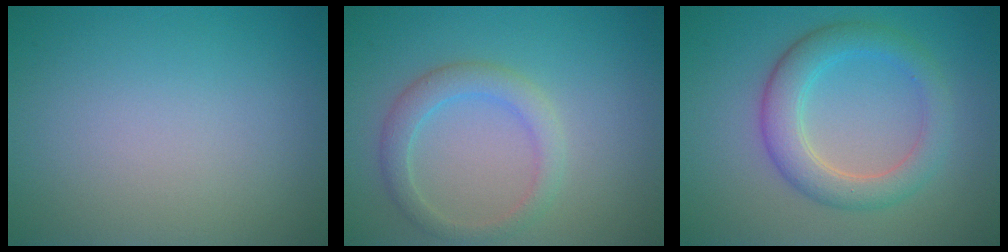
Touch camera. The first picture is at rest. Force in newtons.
{"total": 2.8, "press": 2.8, "slide": 0.3}
{"total": 4.5, "press": 4.4, "slide": 0.4}